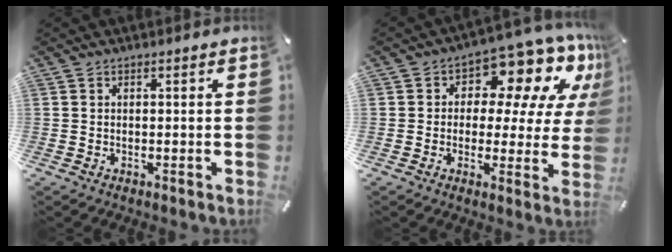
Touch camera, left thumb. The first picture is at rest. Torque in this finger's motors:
{"motor_torque": [0.75, 0.13, 0.38, 0.31, 0.07]}